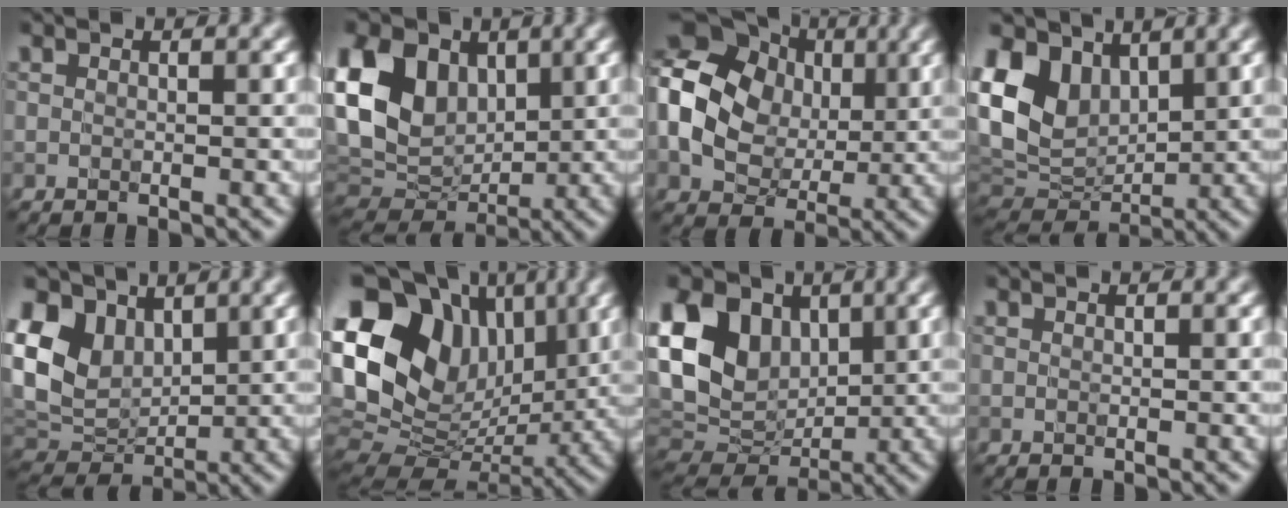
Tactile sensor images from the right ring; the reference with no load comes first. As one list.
[{"total": 12.0, "force": [3.3, 8.9, 7.2], "torque": [-0.169, 0.030, 0.072]}, {"total": 15.3, "force": [3.2, 12.8, 7.7], "torque": [-0.184, 0.036, 0.053]}, {"total": 9.1, "force": [3.4, 6.6, 5.2], "torque": [-0.138, 0.010, 0.079]}, {"total": 8.2, "force": [3.0, 6.2, 4.5], "torque": [-0.122, 0.012, 0.070]}, {"total": 16.1, "force": [4.6, 11.8, 9.8], "torque": [-0.201, 0.031, 0.098]}, {"total": 13.5, "force": [3.7, 10.1, 8.2], "torque": [-0.183, 0.035, 0.081]}, {"total": 0.0}]